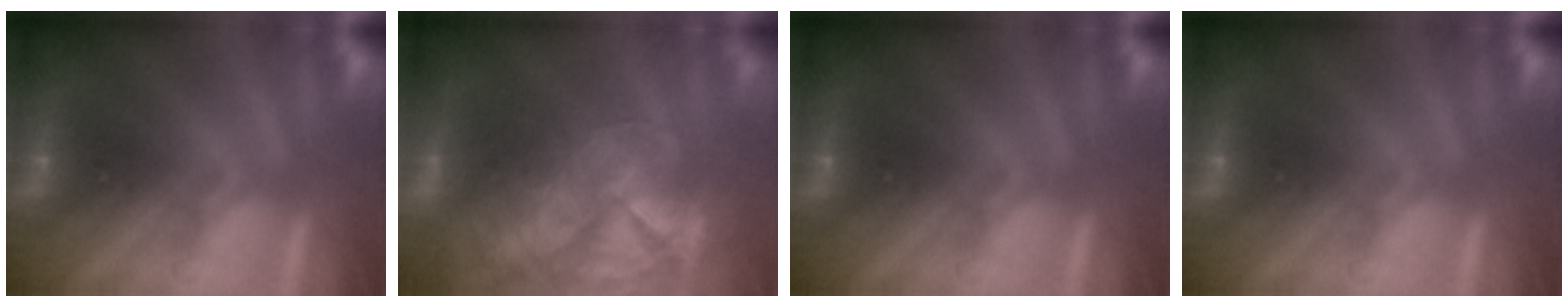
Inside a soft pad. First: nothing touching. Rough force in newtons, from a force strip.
{"total": 7.8}
{"total": 0.0}
{"total": 0.0}